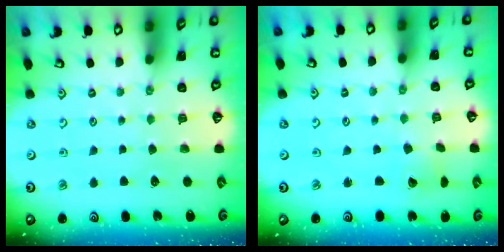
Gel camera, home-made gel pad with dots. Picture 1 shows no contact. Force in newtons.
{"total": 2.6, "press": 2.6, "slide": 0.3}